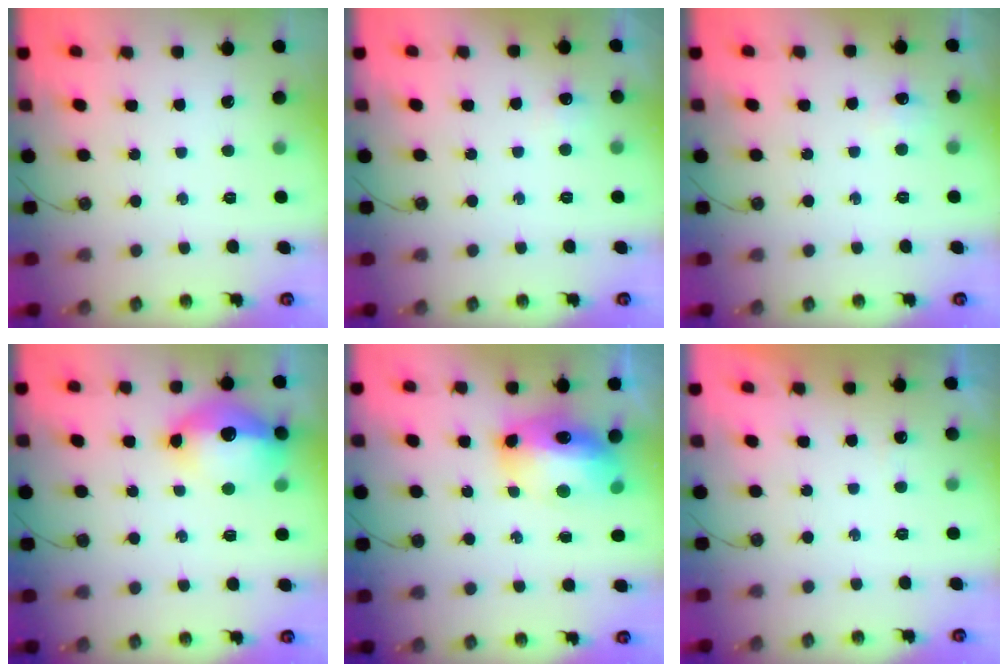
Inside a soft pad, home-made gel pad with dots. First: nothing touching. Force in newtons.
{"total": 4.9, "press": 4.8, "slide": 0.8}
{"total": 5.2, "press": 5.1, "slide": 0.7}
{"total": 15.4, "press": 15.3, "slide": 1.6}
{"total": 13.8, "press": 13.8, "slide": 1.5}
{"total": 2.2, "press": 2.2, "slide": 0.5}